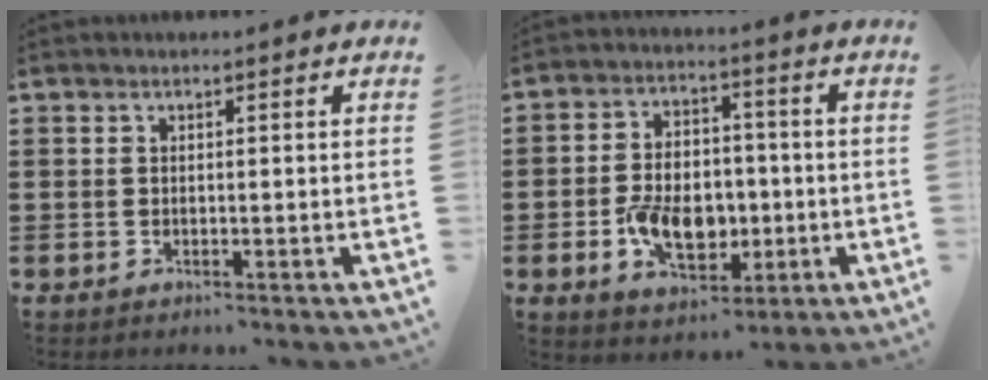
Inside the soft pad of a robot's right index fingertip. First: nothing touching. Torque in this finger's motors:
{"motor_torque": [1.69, 0.45, 0.46, 0.19]}